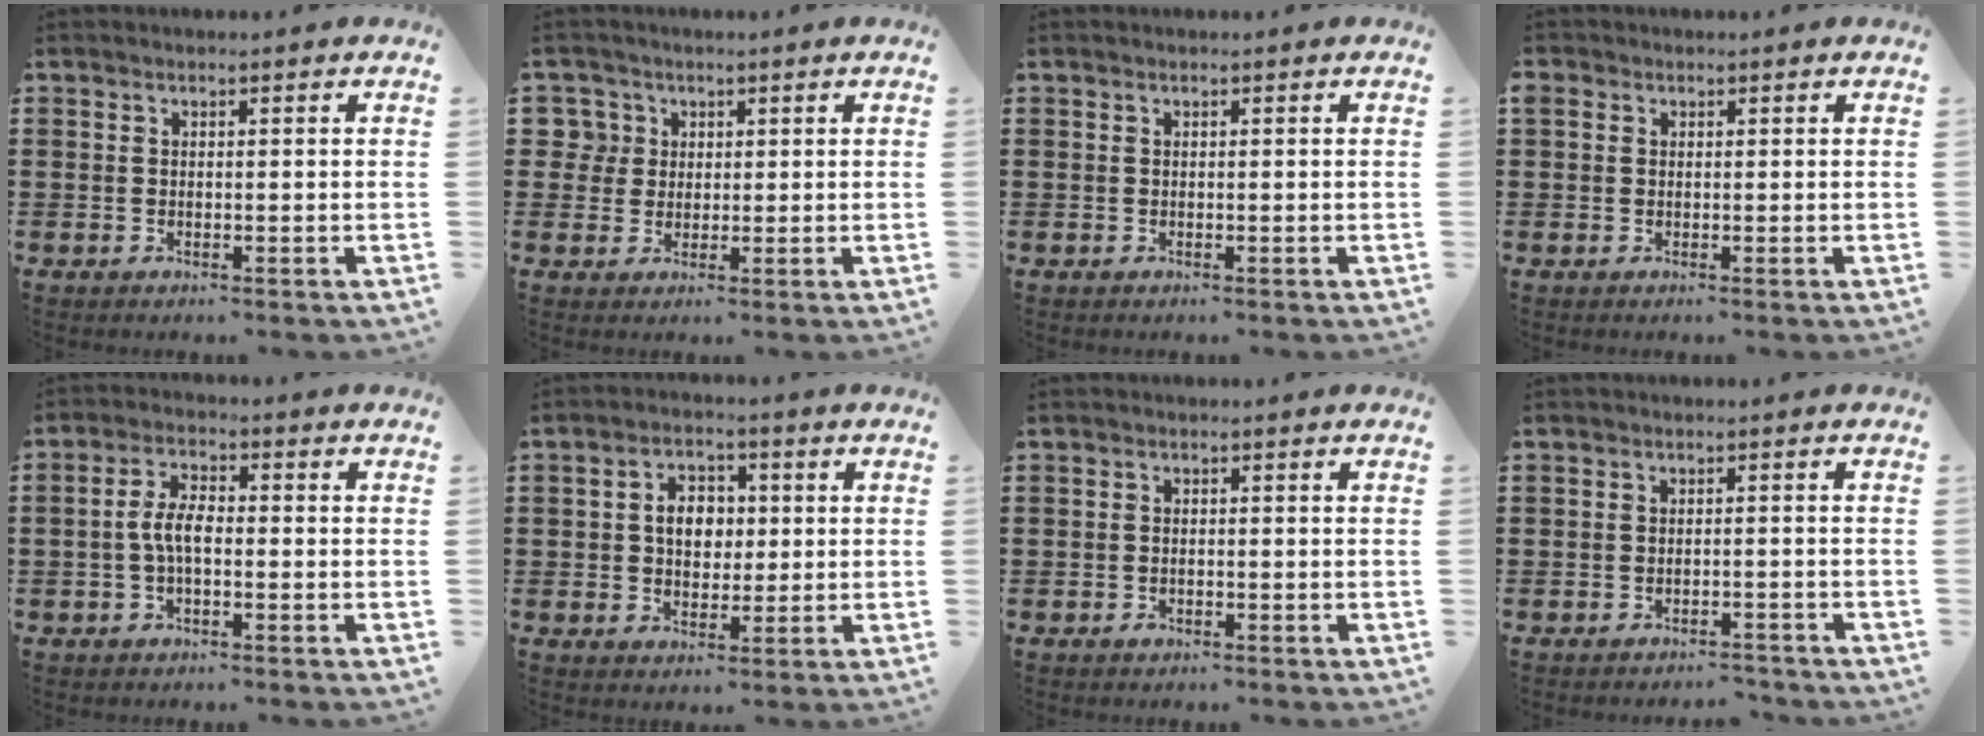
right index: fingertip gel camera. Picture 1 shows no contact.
{"total": 4.1, "force": [1.2, 3.9, 0.3], "torque": [-0.027, 0.014, 0.022]}
{"total": 0.0}
{"total": 0.9, "force": [0.3, 0.9, 0.2], "torque": [-0.005, 0.005, 0.004]}
{"total": 4.9, "force": [-0.8, 2.1, 4.4], "torque": [-0.099, 0.000, -0.021]}
{"total": 5.3, "force": [0.3, 3.9, 3.5], "torque": [-0.071, 0.011, -0.001]}
{"total": 0.9, "force": [-0.5, 0.4, 0.5], "torque": [-0.011, -0.004, -0.009]}
{"total": 1.9, "force": [-1.9, 0.3, -0.1], "torque": [-0.005, 0.001, -0.042]}